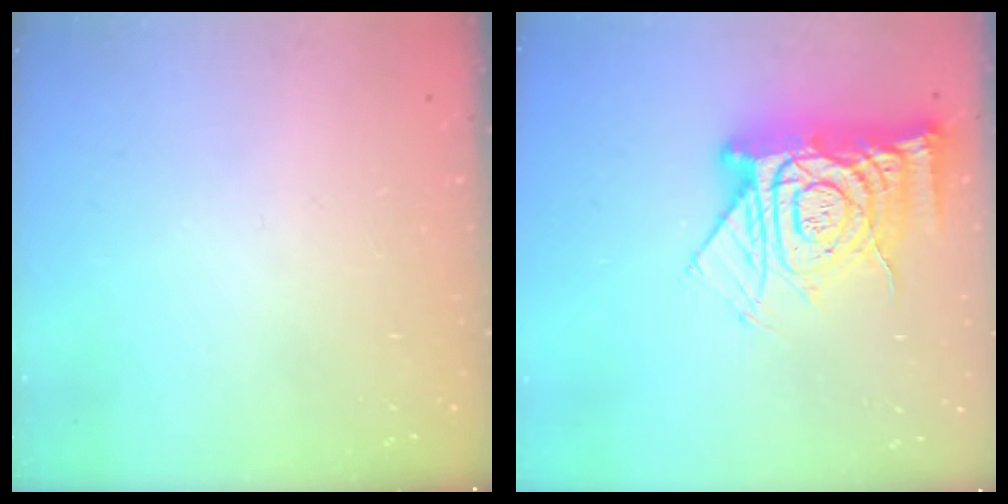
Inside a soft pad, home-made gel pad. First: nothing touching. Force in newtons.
{"total": 17.2, "press": 17.2, "slide": 1.7}